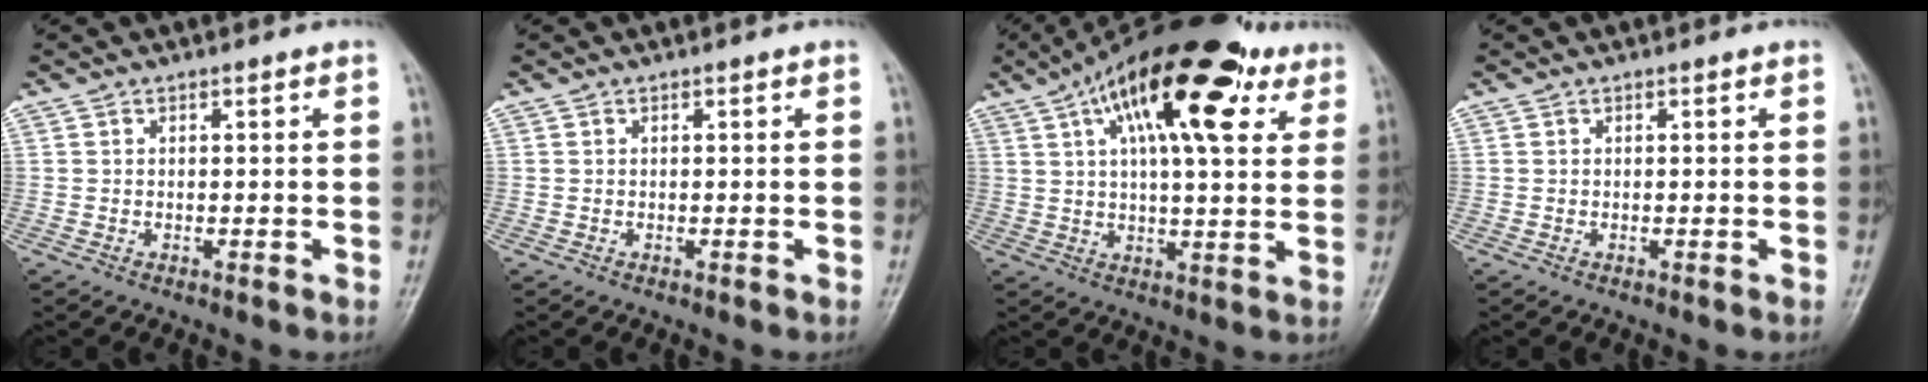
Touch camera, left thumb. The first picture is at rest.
{"total": 0.0}
{"total": 21.9, "force": [10.4, 8.3, 17.4], "torque": [-0.255, 0.003, 0.159]}
{"total": 0.0}